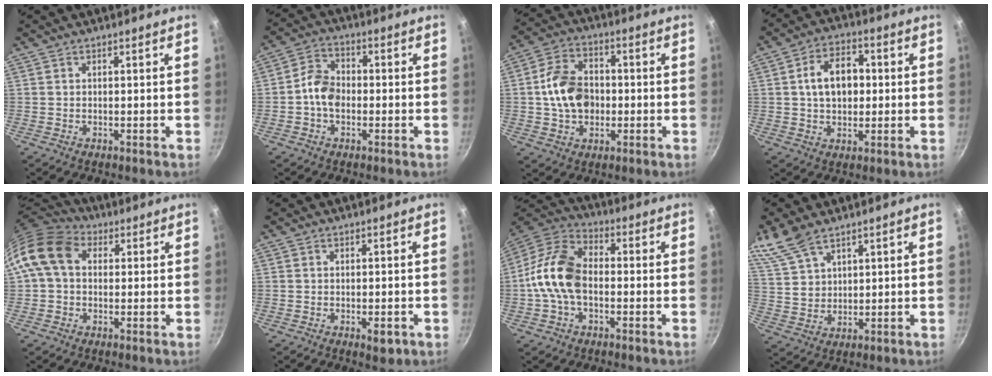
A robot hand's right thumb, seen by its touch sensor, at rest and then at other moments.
{"total": 6.3, "force": [-1.2, 4.7, 4.0], "torque": [-0.053, 0.025, -0.035]}
{"total": 11.6, "force": [-0.5, 8.6, 7.8], "torque": [-0.119, 0.022, -0.016]}
{"total": 9.9, "force": [0.9, 6.8, 7.2], "torque": [-0.090, 0.016, 0.009]}
{"total": 11.7, "force": [2.2, 8.7, 7.4], "torque": [-0.122, 0.024, 0.019]}
{"total": 3.0, "force": [-1.1, 1.3, 2.5], "torque": [-0.035, 0.001, -0.011]}
{"total": 13.1, "force": [-1.6, 8.4, 9.9], "torque": [-0.172, 0.039, -0.051]}
{"total": 9.2, "force": [6.8, 4.4, 4.4], "torque": [-0.080, -0.016, 0.148]}